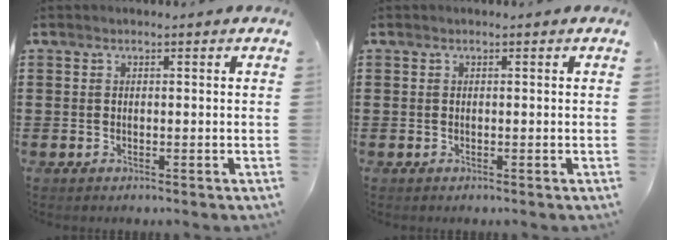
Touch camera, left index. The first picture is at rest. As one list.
[{"total": 0.0}]